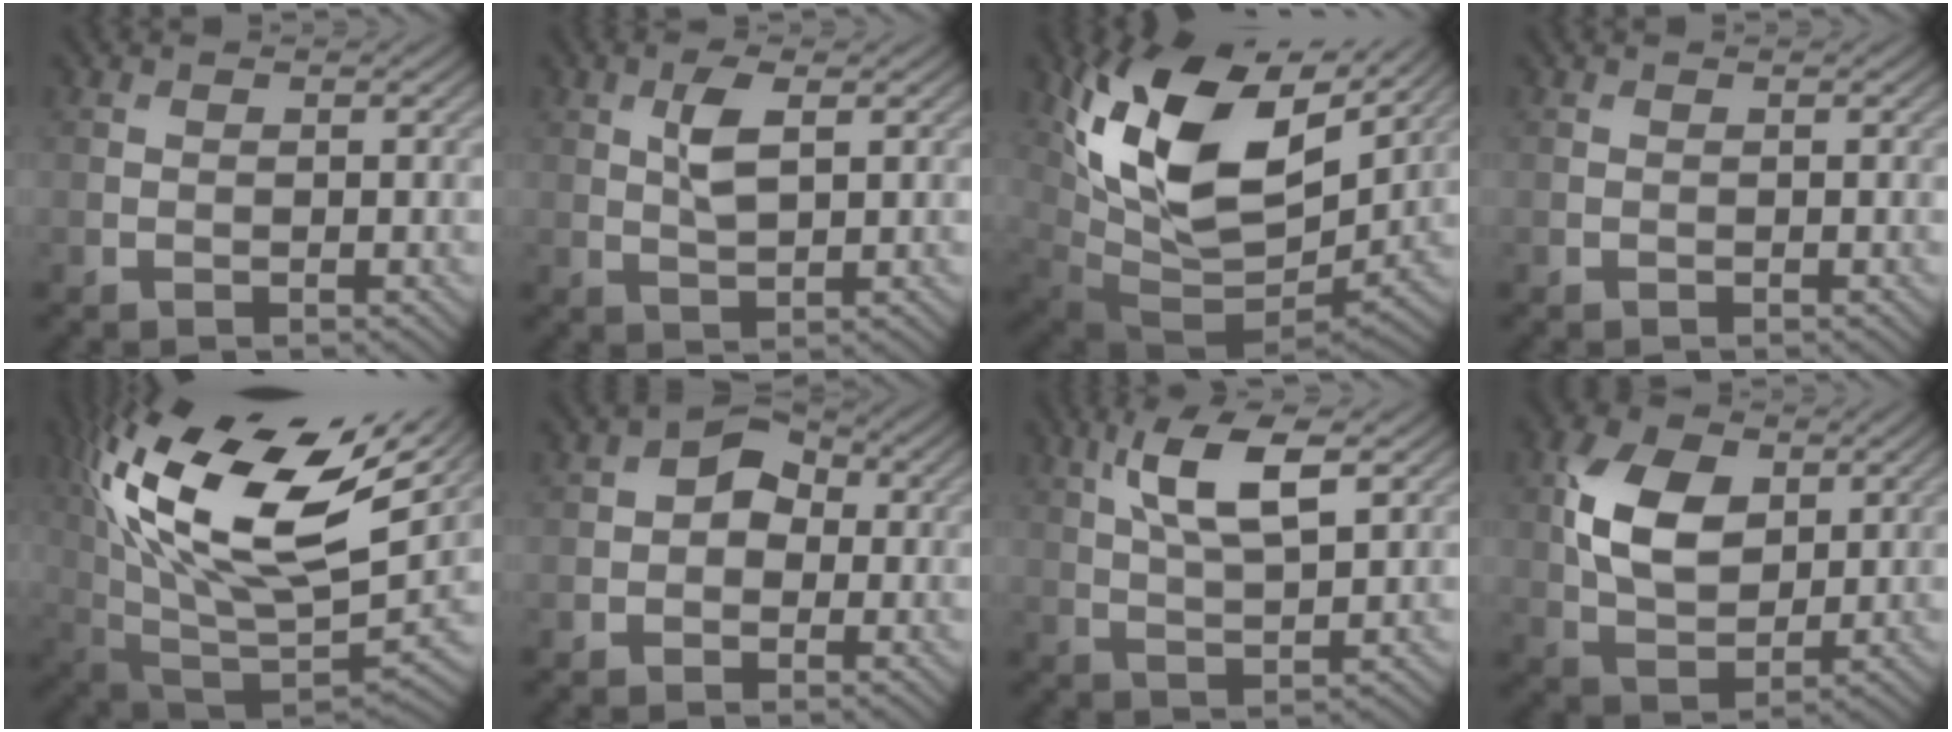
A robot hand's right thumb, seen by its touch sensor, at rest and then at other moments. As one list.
[{"total": 3.9, "force": [1.1, 1.5, 3.4], "torque": [-0.075, 0.001, 0.024]}, {"total": 17.0, "force": [7.5, 9.4, 12.1], "torque": [-0.265, 0.012, 0.148]}, {"total": 0.0}, {"total": 21.4, "force": [8.5, 10.1, 16.9], "torque": [-0.336, 0.018, 0.143]}, {"total": 4.2, "force": [0.2, 3.2, 2.7], "torque": [-0.036, 0.006, -0.012]}, {"total": 8.3, "force": [3.5, 2.6, 7.0], "torque": [-0.140, 0.009, 0.066]}, {"total": 9.2, "force": [2.5, 5.9, 6.6], "torque": [-0.149, 0.008, 0.047]}]